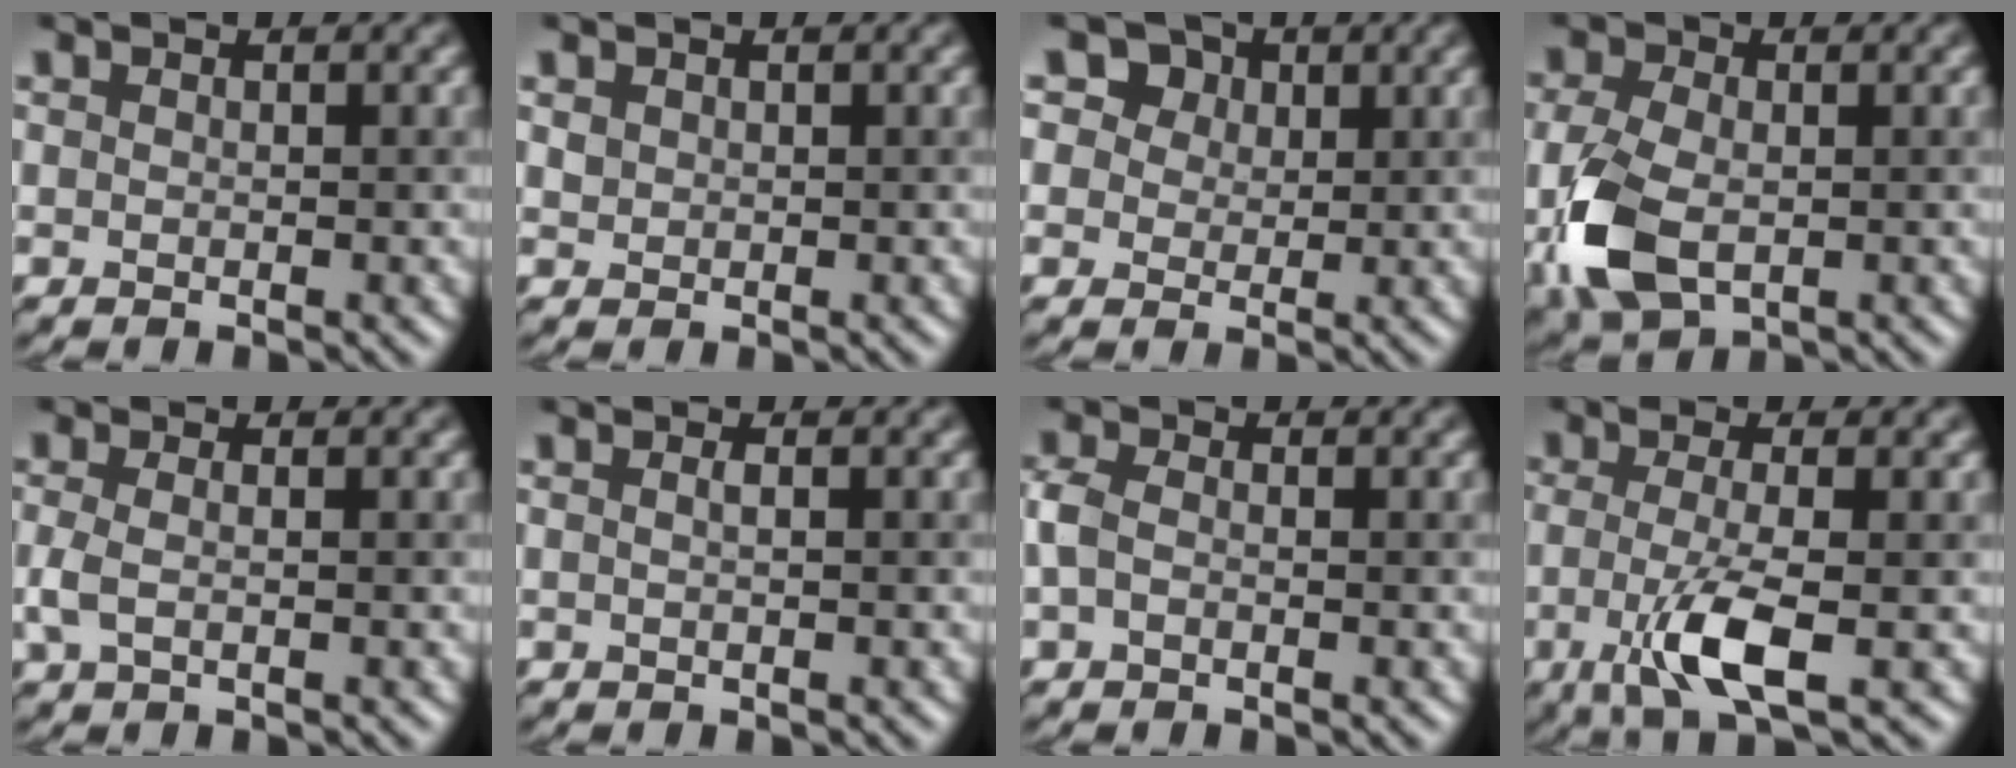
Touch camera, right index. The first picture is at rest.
{"total": 0.7, "force": [0.3, 0.6, 0.1], "torque": [-0.004, -0.003, 0.011]}
{"total": 7.6, "force": [4.2, 5.4, 3.2], "torque": [-0.063, 0.020, 0.046]}
{"total": 6.6, "force": [-1.2, 4.2, 4.9], "torque": [-0.127, -0.016, -0.021]}
{"total": 1.7, "force": [-0.2, 0.6, 1.6], "torque": [-0.038, -0.001, -0.007]}
{"total": 0.9, "force": [0.0, 0.2, 0.9], "torque": [-0.011, 0.002, -0.006]}
{"total": 1.9, "force": [-0.5, 1.2, 1.4], "torque": [-0.038, 0.005, -0.015]}
{"total": 5.3, "force": [-1.4, 1.2, 5.0], "torque": [-0.101, -0.009, -0.029]}